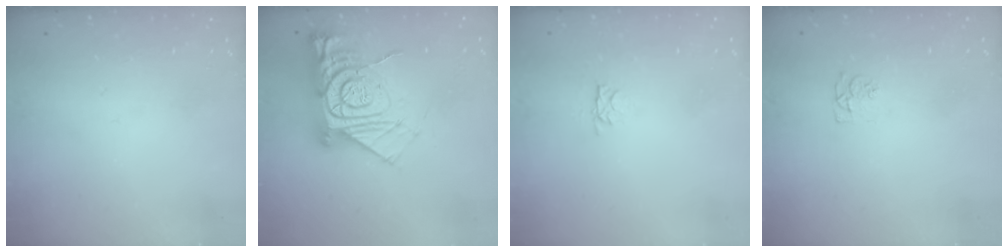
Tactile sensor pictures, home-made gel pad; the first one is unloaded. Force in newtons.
{"total": 17.8, "press": 17.7, "slide": 1.6}
{"total": 2.8, "press": 2.7, "slide": 0.4}
{"total": 4.9, "press": 4.9, "slide": 0.6}